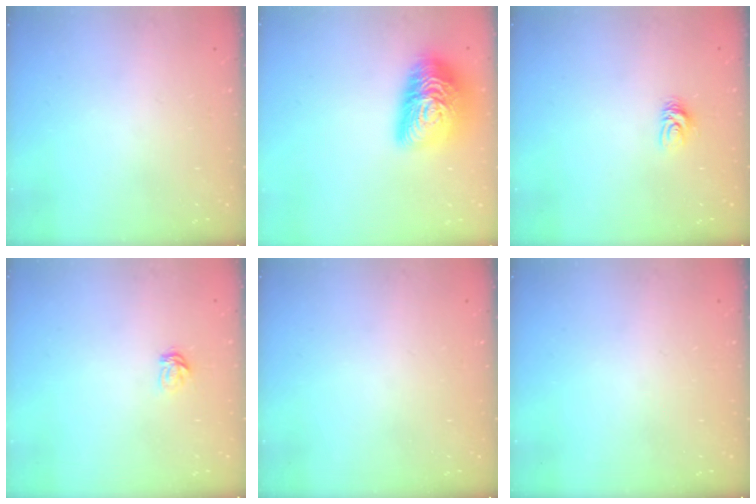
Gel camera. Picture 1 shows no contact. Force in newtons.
{"total": 19.9, "press": 19.9, "slide": 0.7}
{"total": 4.9, "press": 4.9, "slide": 0.5}
{"total": 3.7, "press": 3.7, "slide": 0.4}
{"total": 0.0}
{"total": 0.0}